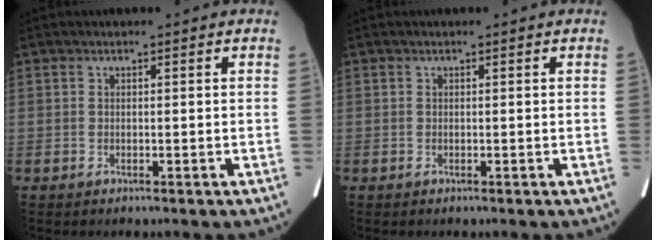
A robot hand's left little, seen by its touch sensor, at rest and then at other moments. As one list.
[{"total": 0.0}]